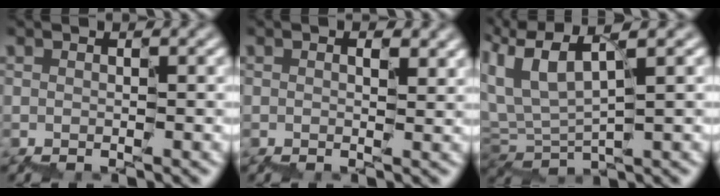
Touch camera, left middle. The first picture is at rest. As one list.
[{"total": 1.6, "force": [0.7, 0.9, 1.2], "torque": [-0.009, 0.008, 0.006]}, {"total": 5.4, "force": [3.2, 2.2, 3.8], "torque": [-0.104, 0.022, 0.059]}]